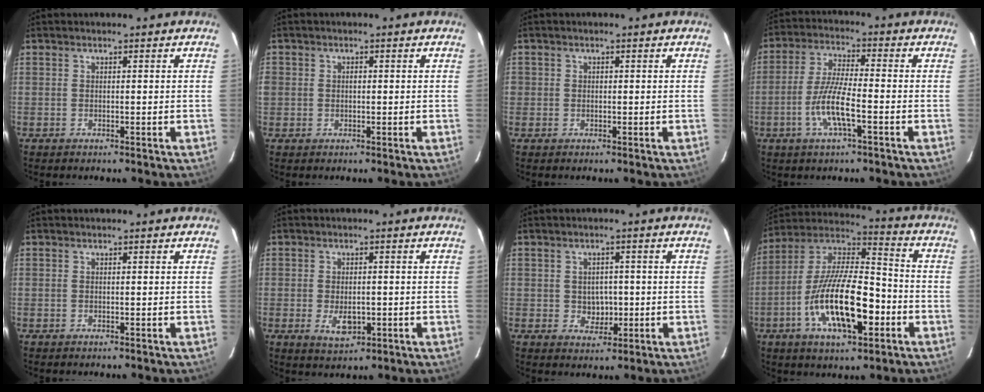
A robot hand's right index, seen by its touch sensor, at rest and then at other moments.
{"total": 1.9, "force": [-0.3, 1.8, 0.7], "torque": [-0.009, 0.001, -0.006]}
{"total": 1.2, "force": [-0.2, 1.2, 0.1], "torque": [0.000, 0.000, -0.004]}
{"total": 8.6, "force": [-3.3, 1.4, 7.8], "torque": [-0.160, -0.002, -0.065]}
{"total": 0.0}
{"total": 4.9, "force": [-1.3, 3.0, 3.8], "torque": [-0.070, -0.009, -0.014]}
{"total": 3.9, "force": [-0.3, 3.5, 1.8], "torque": [-0.032, 0.006, 0.004]}
{"total": 19.8, "force": [-6.8, 7.3, 17.0], "torque": [-0.325, -0.006, -0.122]}